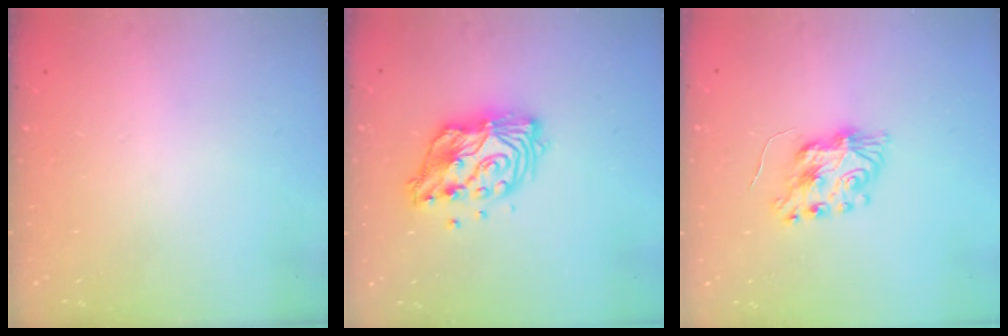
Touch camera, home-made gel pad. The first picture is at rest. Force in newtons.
{"total": 13.0, "press": 13.0, "slide": 1.1}
{"total": 8.7, "press": 8.6, "slide": 0.6}